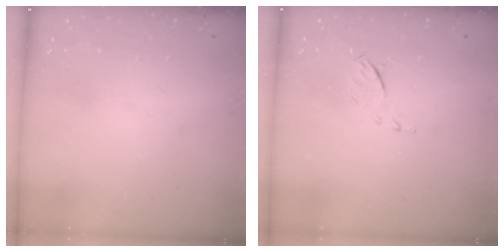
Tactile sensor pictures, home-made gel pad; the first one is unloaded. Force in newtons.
{"total": 5.5, "press": 5.5, "slide": 0.8}